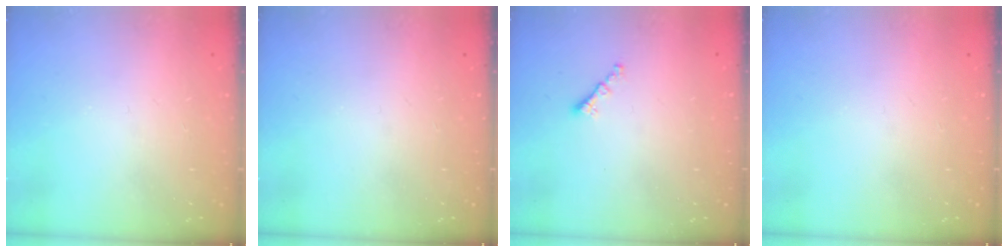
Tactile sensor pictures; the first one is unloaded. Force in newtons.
{"total": 0.0}
{"total": 1.2, "press": 1.1, "slide": 0.5}
{"total": 0.0}